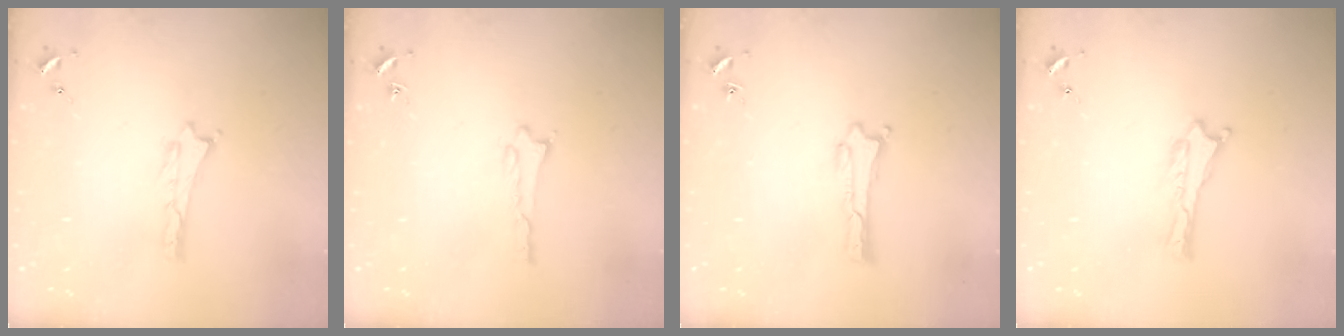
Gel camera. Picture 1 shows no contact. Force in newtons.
{"total": 1.4, "press": 1.4, "slide": 0.2}
{"total": 0.0}
{"total": 0.0}